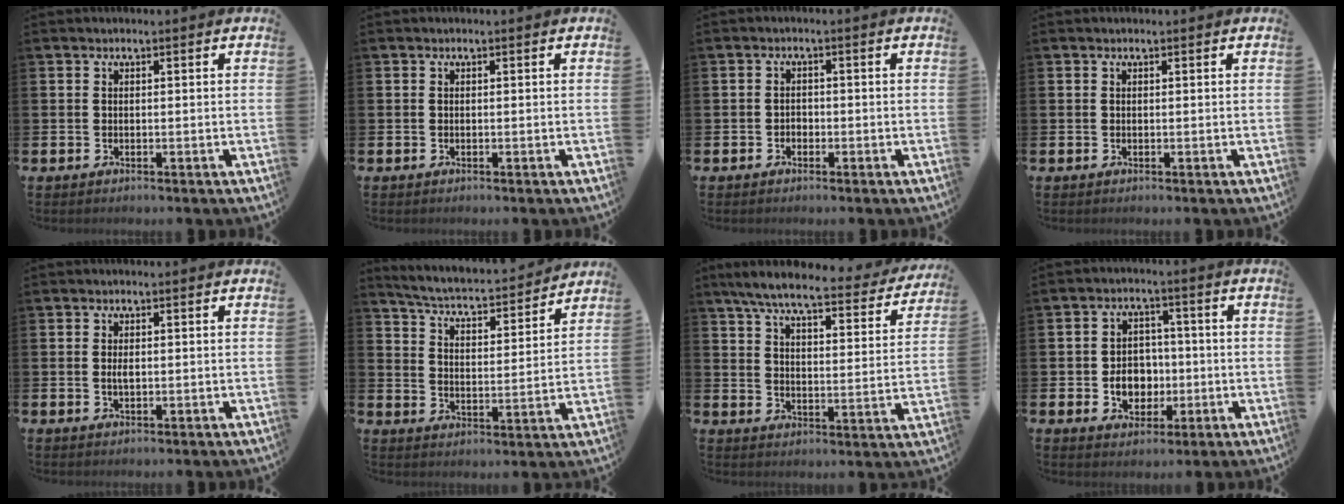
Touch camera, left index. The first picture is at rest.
{"total": 0.0}
{"total": 1.3, "force": [-0.7, 1.0, 0.2], "torque": [-0.004, 0.001, -0.016]}
{"total": 0.0}
{"total": 1.3, "force": [0.1, 0.6, 1.1], "torque": [-0.020, 0.002, 0.000]}
{"total": 5.0, "force": [4.8, 0.6, 1.3], "torque": [-0.055, -0.042, 0.075]}
{"total": 7.6, "force": [6.6, 1.0, 3.6], "torque": [-0.091, -0.041, 0.109]}
{"total": 5.3, "force": [-0.8, 4.5, 2.6], "torque": [-0.043, 0.006, -0.021]}